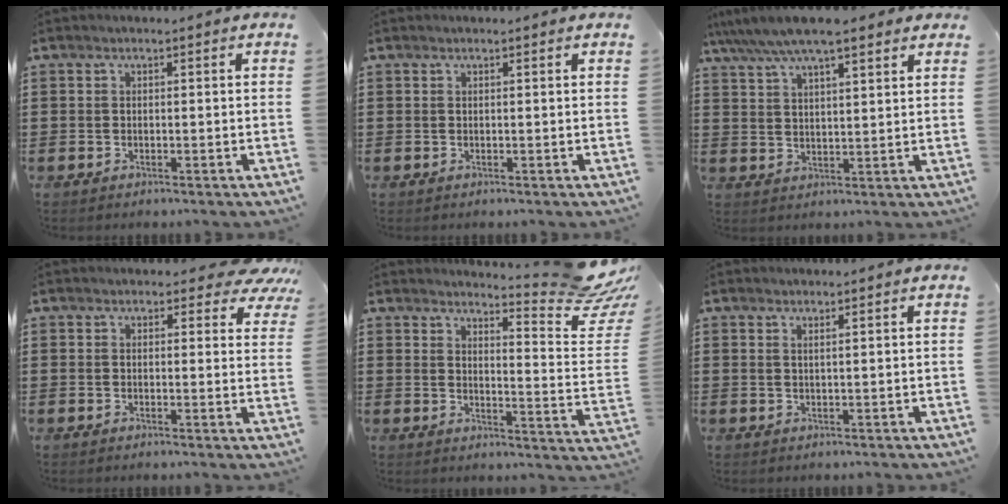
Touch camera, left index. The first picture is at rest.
{"total": 0.0}
{"total": 7.5, "force": [6.2, 1.8, 3.9], "torque": [-0.094, -0.011, 0.110]}
{"total": 3.7, "force": [2.9, 1.4, 1.7], "torque": [-0.020, -0.012, 0.048]}
{"total": 9.4, "force": [8.3, 0.7, 4.4], "torque": [-0.061, -0.074, 0.136]}
{"total": 0.8, "force": [0.6, 0.0, 0.6], "torque": [-0.013, -0.002, 0.011]}